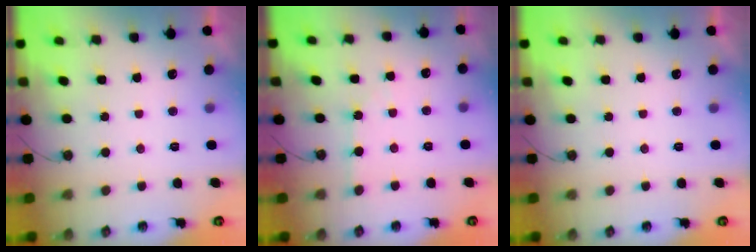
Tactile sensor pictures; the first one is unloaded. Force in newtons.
{"total": 3.2, "press": 3.2, "slide": 0.4}
{"total": 0.0}